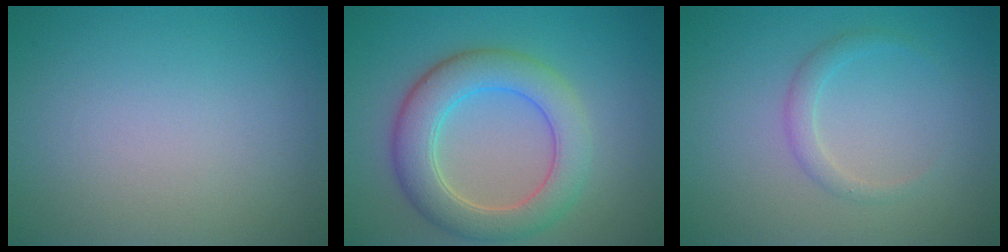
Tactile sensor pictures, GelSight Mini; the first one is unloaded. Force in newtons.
{"total": 6.2, "press": 6.2, "slide": 0.7}
{"total": 1.5, "press": 1.5, "slide": 0.2}